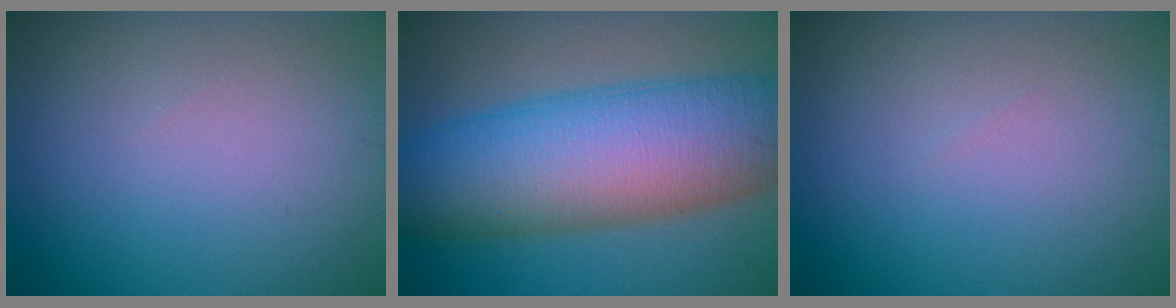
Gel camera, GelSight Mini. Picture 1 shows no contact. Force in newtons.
{"total": 12.9, "press": 12.9, "slide": 0.5}
{"total": 0.0}